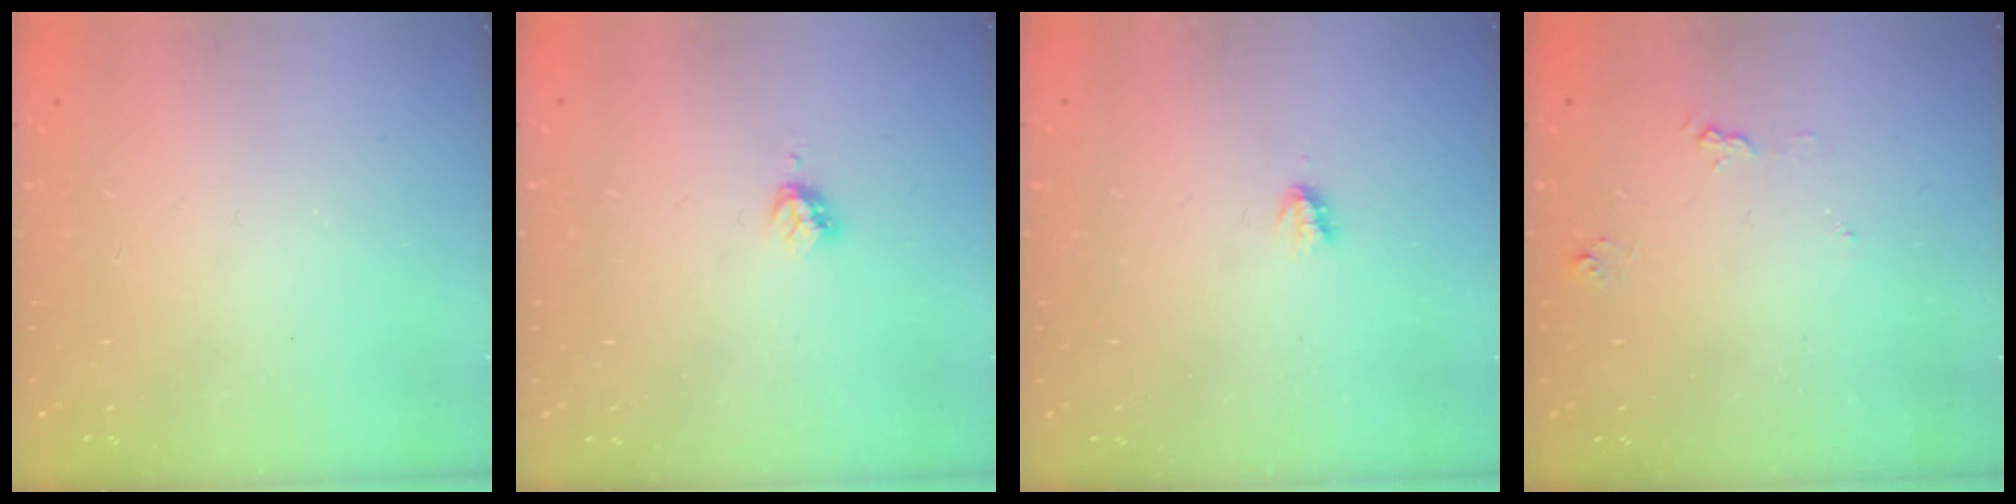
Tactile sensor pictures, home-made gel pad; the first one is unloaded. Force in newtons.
{"total": 2.9, "press": 2.8, "slide": 0.4}
{"total": 1.9, "press": 1.8, "slide": 0.4}
{"total": 5.4, "press": 5.4, "slide": 0.6}